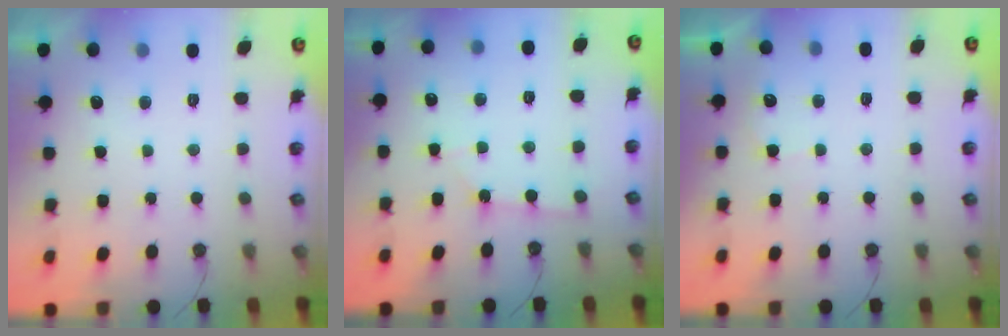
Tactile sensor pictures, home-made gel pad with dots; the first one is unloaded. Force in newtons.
{"total": 2.2, "press": 2.2, "slide": 0.4}
{"total": 3.0, "press": 3.0, "slide": 0.3}